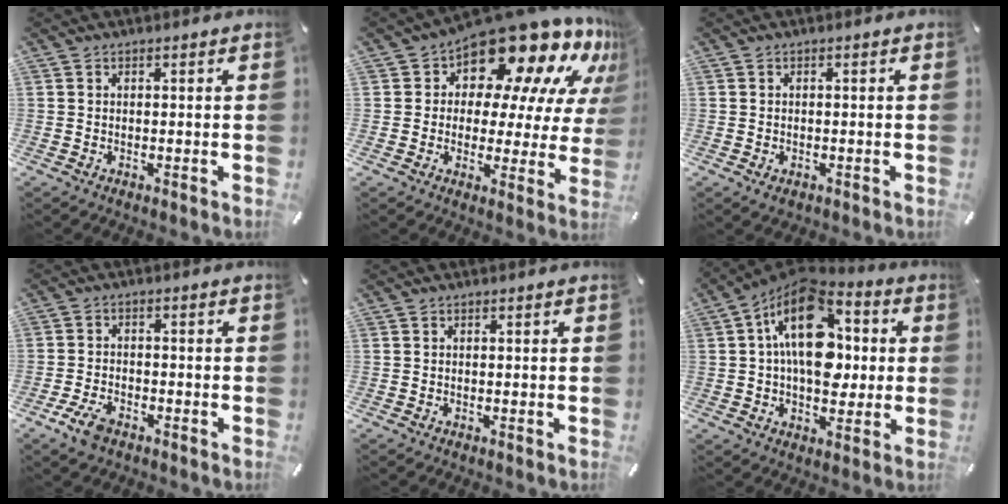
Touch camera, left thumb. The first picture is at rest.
{"total": 17.4, "force": [13.1, 7.5, 8.7], "torque": [-0.133, -0.115, 0.219]}
{"total": 1.1, "force": [-0.6, 0.7, 0.5], "torque": [-0.010, 0.002, -0.012]}
{"total": 5.1, "force": [-3.3, 2.5, 3.0], "torque": [-0.078, 0.010, -0.067]}
{"total": 0.0}
{"total": 20.6, "force": [2.9, 13.1, 15.6], "torque": [-0.258, -0.013, 0.047]}